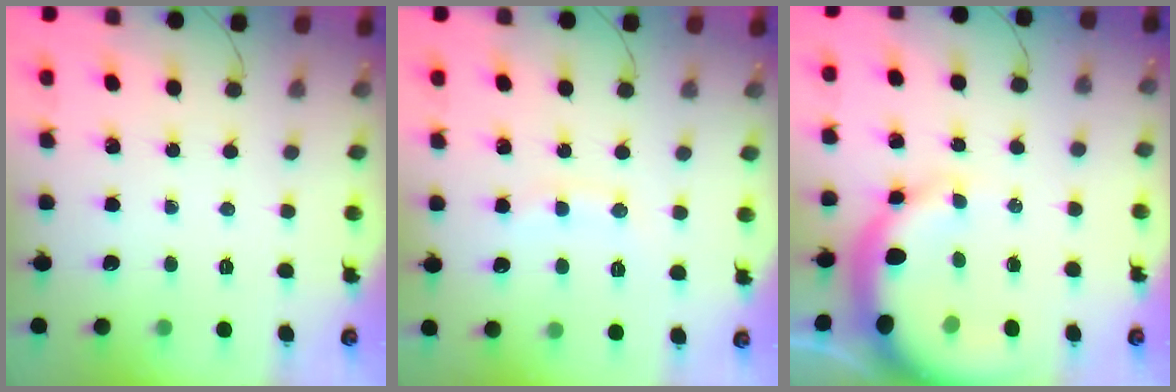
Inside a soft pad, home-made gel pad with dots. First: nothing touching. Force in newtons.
{"total": 6.9, "press": 6.8, "slide": 1.2}
{"total": 11.7, "press": 11.4, "slide": 2.5}